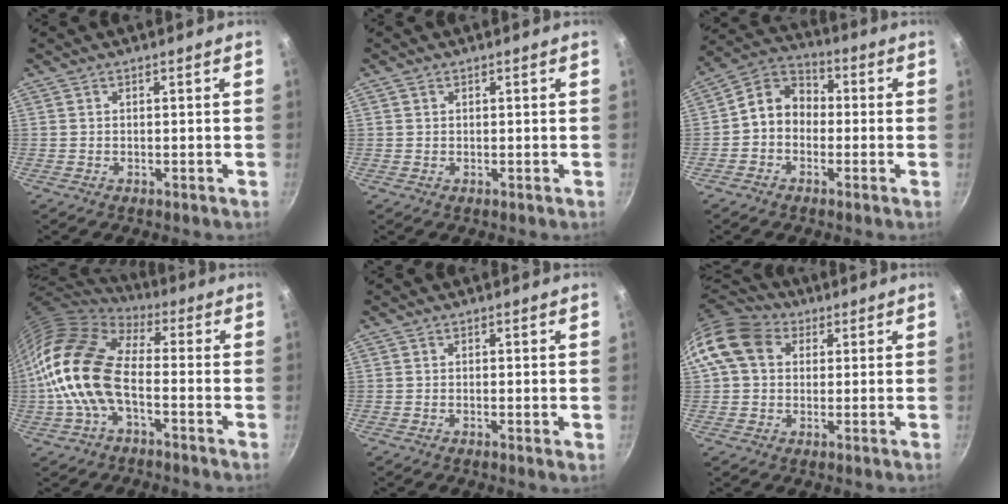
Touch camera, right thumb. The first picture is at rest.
{"total": 0.6, "force": [0.4, 0.5, 0.0], "torque": [0.001, 0.001, 0.004]}
{"total": 8.2, "force": [-1.0, 6.8, 4.6], "torque": [-0.048, 0.033, -0.043]}
{"total": 15.9, "force": [-2.7, 8.7, 13.1], "torque": [-0.227, 0.026, -0.067]}
{"total": 0.8, "force": [0.0, 0.0, 0.8], "torque": [-0.013, -0.004, -0.004]}
{"total": 11.6, "force": [3.4, 9.2, 6.1], "torque": [-0.094, 0.016, 0.045]}